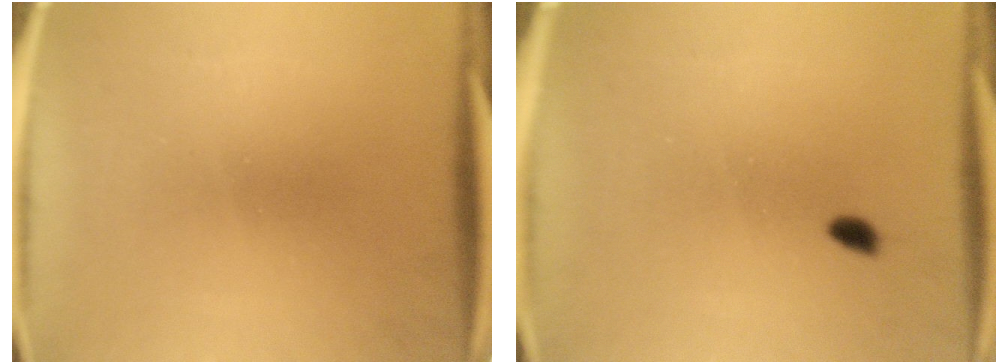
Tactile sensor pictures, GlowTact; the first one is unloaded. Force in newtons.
{"total": 1.5}